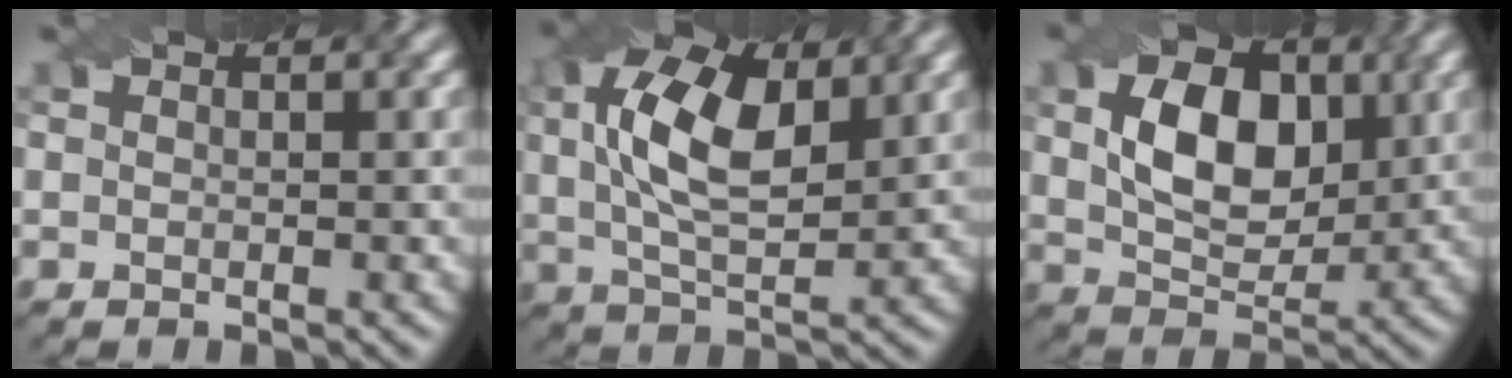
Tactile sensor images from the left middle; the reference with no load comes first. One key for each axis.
{"total": 8.9, "fx": 2.5, "fy": 4.4, "fz": 7.3, "tx": -0.152, "ty": 0.014, "tz": 0.042}
{"total": 7.4, "fx": 1.7, "fy": 4.8, "fz": 5.5, "tx": -0.099, "ty": 0.002, "tz": 0.030}